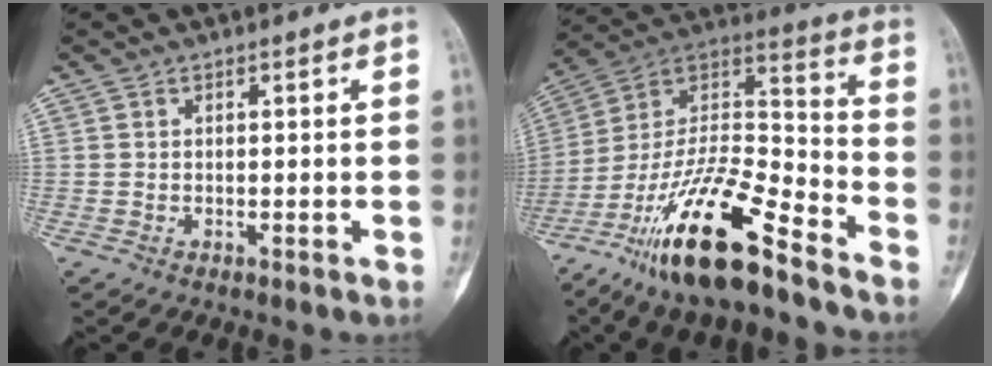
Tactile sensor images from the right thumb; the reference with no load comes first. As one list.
[{"total": 21.7, "force": [-14.6, 5.5, 15.1], "torque": [-0.298, 0.069, -0.264]}]